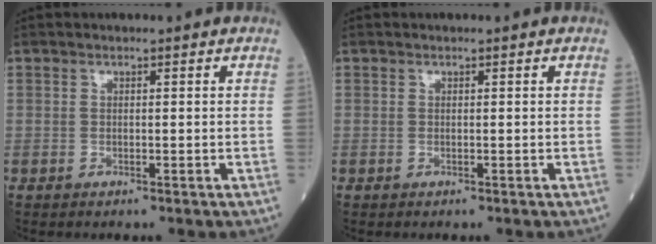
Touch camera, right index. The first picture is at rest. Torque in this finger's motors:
{"motor_torque": [0.04, -0.01, -0.02, 0.01]}